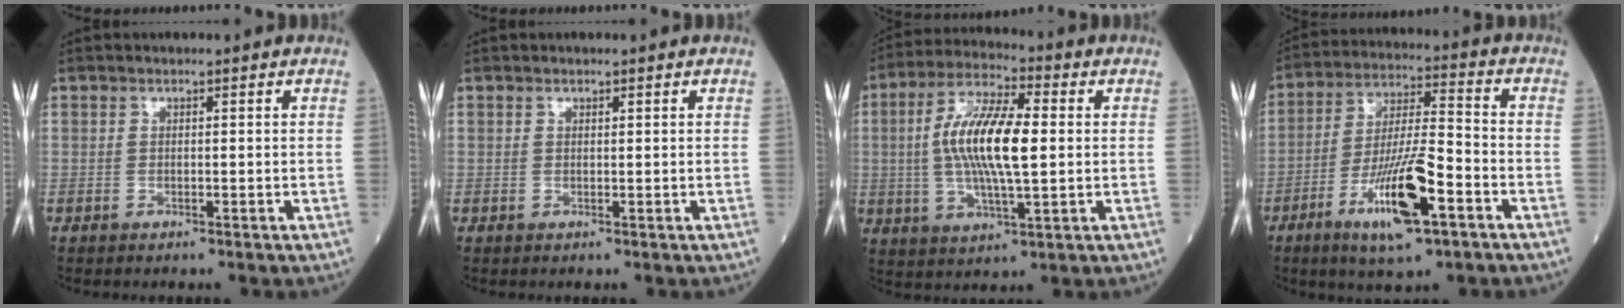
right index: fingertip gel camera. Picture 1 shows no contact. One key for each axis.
{"total": 0.0}
{"total": 13.2, "fx": 0.7, "fy": 3.1, "fz": 12.8, "tx": -0.251, "ty": 0.008, "tz": 0.010}
{"total": 13.7, "fx": -6.3, "fy": 2.1, "fz": 11.9, "tx": -0.224, "ty": -0.013, "tz": -0.110}